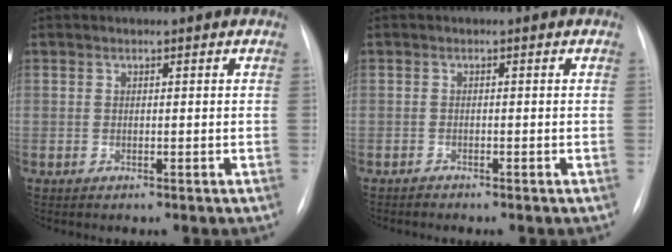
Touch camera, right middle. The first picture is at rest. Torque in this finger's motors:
{"motor_torque": [-0.09, 0.03, -0.01, 0.00]}